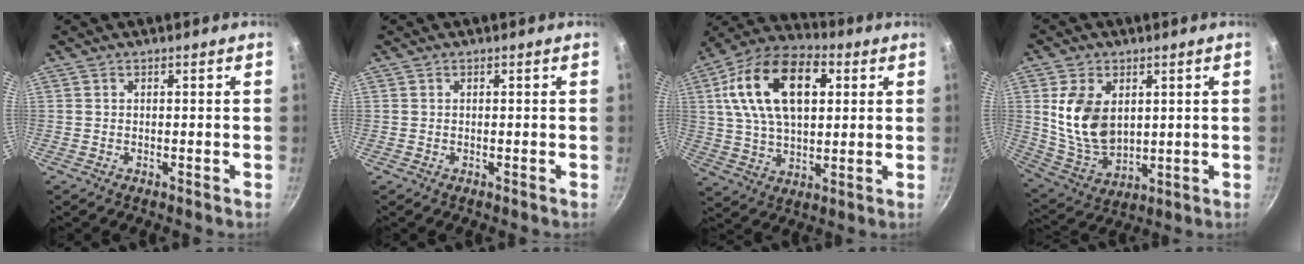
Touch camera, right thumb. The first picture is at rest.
{"total": 0.0}
{"total": 20.4, "force": [5.4, 12.0, 15.5], "torque": [-0.260, 0.008, 0.082]}
{"total": 13.1, "force": [2.7, 8.8, 9.4], "torque": [-0.162, -0.027, 0.067]}